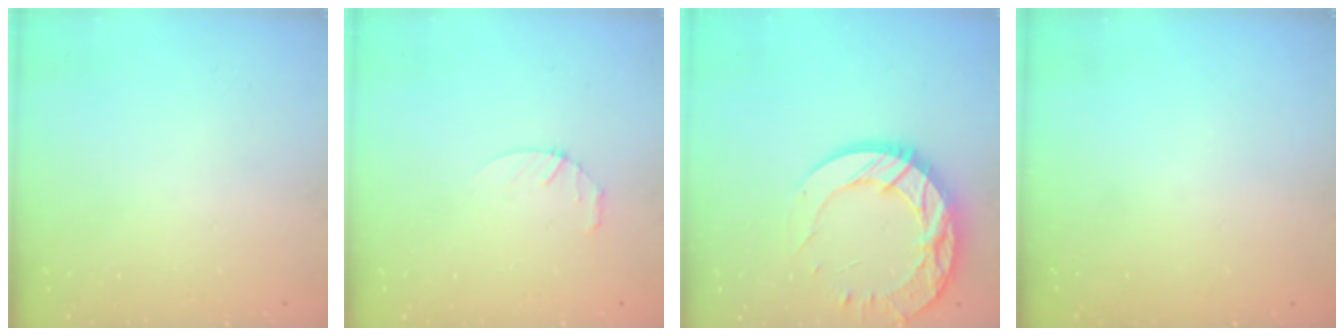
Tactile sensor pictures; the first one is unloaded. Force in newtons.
{"total": 2.8, "press": 2.8, "slide": 0.4}
{"total": 20.4, "press": 20.3, "slide": 1.7}
{"total": 0.0}